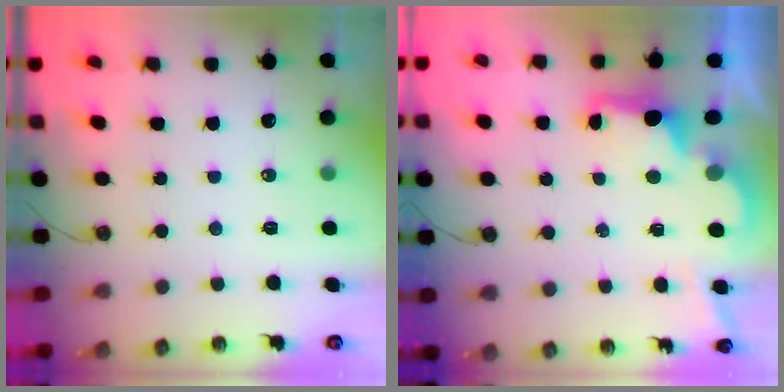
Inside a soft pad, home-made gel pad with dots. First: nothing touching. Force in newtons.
{"total": 2.6, "press": 2.5, "slide": 0.8}